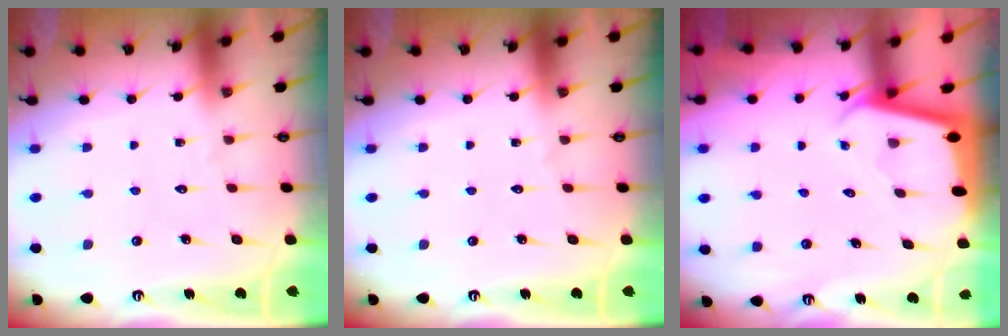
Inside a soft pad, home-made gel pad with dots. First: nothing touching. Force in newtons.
{"total": 0.0}
{"total": 1.9, "press": 1.9, "slide": 0.1}